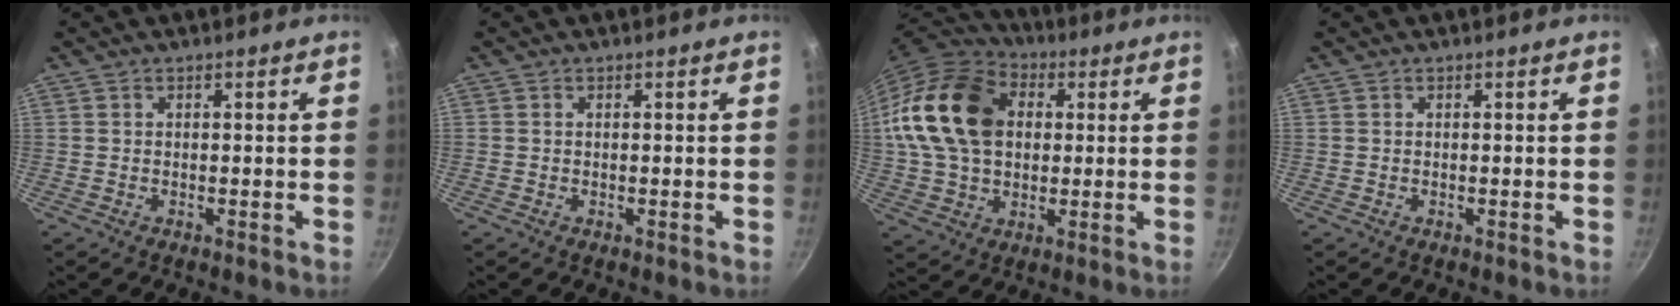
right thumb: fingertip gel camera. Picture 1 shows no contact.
{"total": 0.0}
{"total": 20.7, "force": [3.4, 14.9, 14.0], "torque": [-0.247, 0.024, 0.053]}
{"total": 0.0}